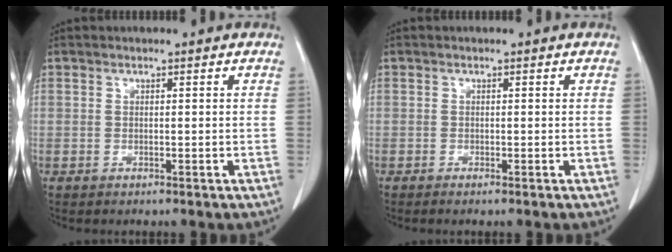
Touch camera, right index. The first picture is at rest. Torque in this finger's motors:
{"motor_torque": [-0.04, 0.14, -0.07, 0.00]}